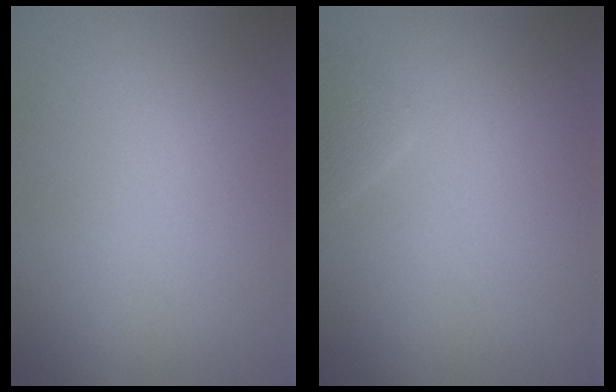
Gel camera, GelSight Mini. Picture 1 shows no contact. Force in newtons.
{"total": 1.1, "press": 1.1, "slide": 0.1}